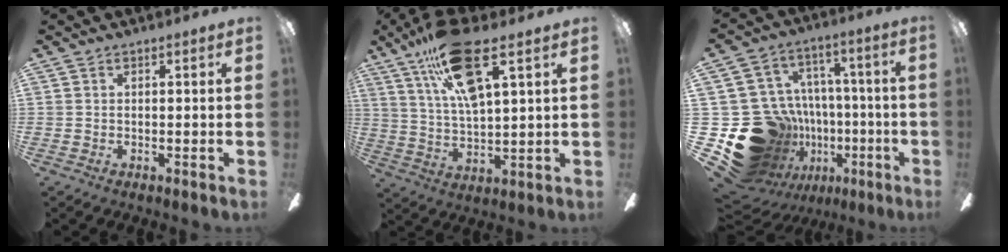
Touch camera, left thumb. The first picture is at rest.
{"total": 17.7, "force": [10.0, 5.5, 13.5], "torque": [-0.236, -0.031, 0.169]}
{"total": 25.6, "force": [-8.3, 21.7, 10.9], "torque": [-0.203, 0.025, -0.052]}